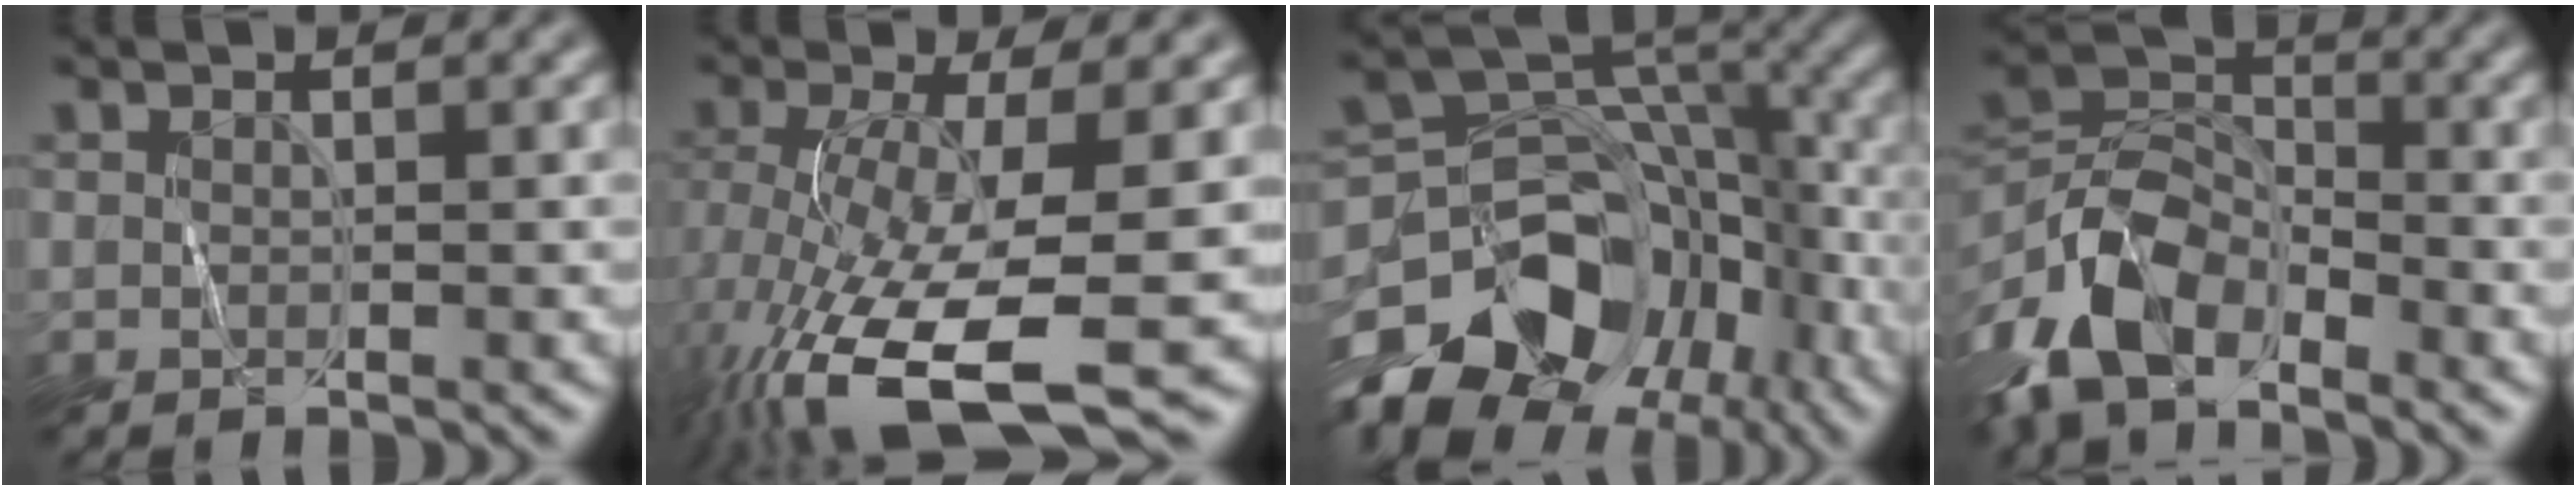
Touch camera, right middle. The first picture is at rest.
{"total": 13.1, "force": [-5.7, 3.9, 11.1], "torque": [-0.231, -0.034, -0.094]}
{"total": 15.2, "force": [-9.6, 9.3, 7.2], "torque": [-0.141, 0.002, -0.150]}
{"total": 8.0, "force": [-5.4, 3.8, 4.5], "torque": [-0.094, 0.004, -0.119]}